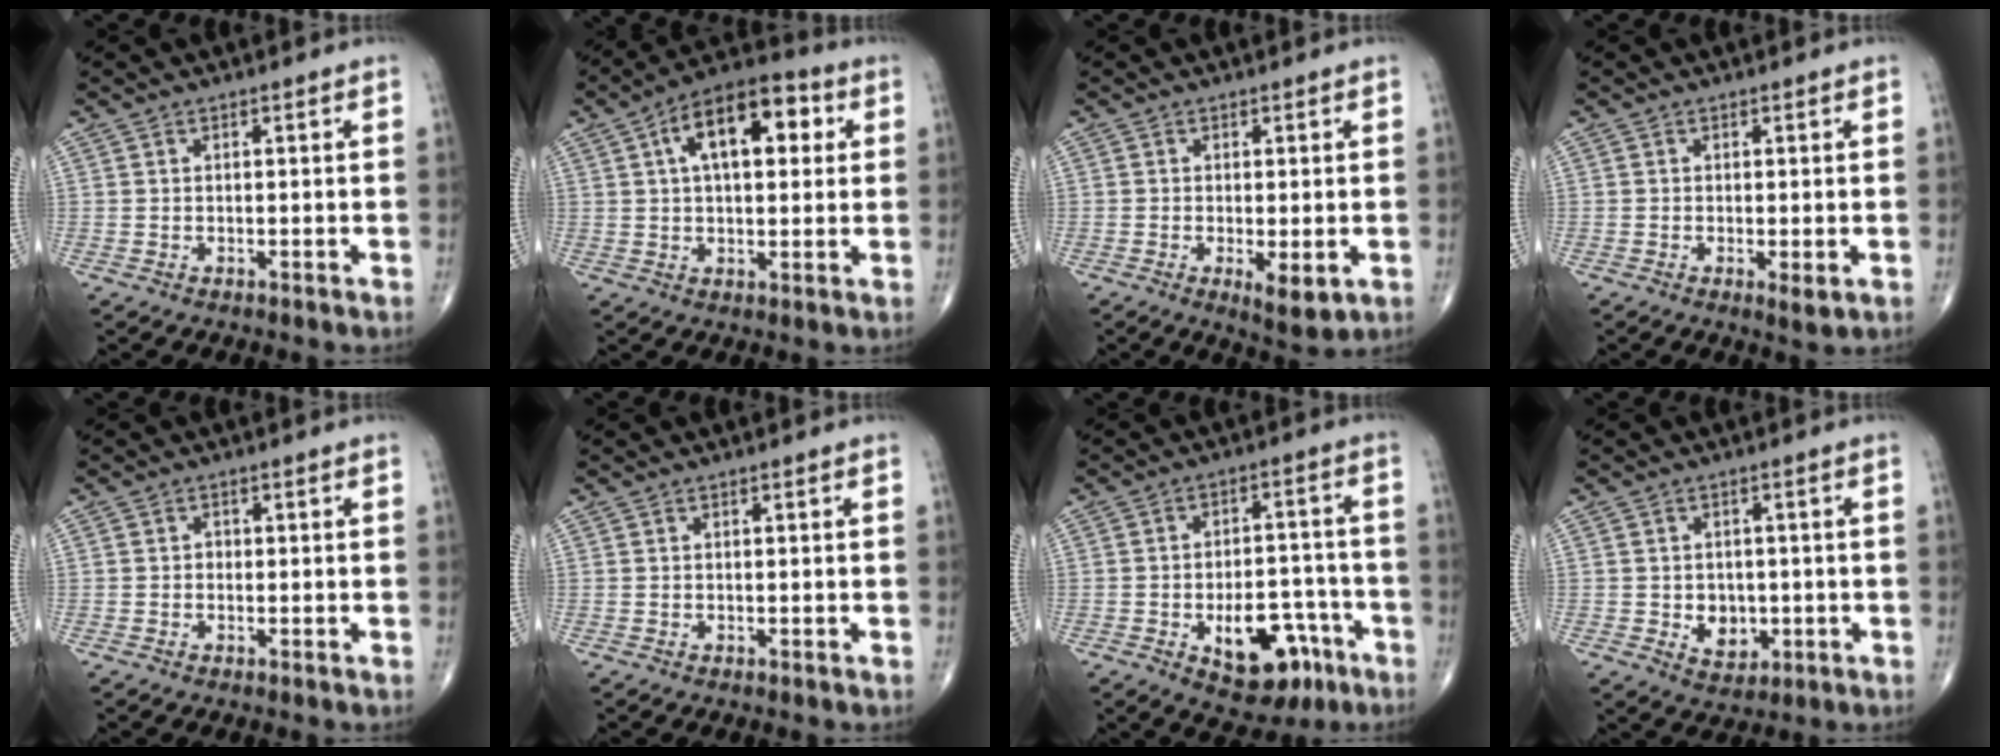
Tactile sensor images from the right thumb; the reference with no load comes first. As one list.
[{"total": 14.7, "force": [4.2, 7.5, 12.0], "torque": [-0.164, 0.022, 0.058]}, {"total": 5.2, "force": [-1.4, 1.9, 4.7], "torque": [-0.075, -0.016, -0.019]}, {"total": 2.3, "force": [-0.5, 0.7, 2.2], "torque": [-0.040, -0.010, -0.009]}, {"total": 0.9, "force": [-0.2, 0.8, 0.4], "torque": [0.000, 0.003, -0.006]}, {"total": 0.0}, {"total": 13.8, "force": [-6.2, 7.8, 9.6], "torque": [-0.104, 0.044, -0.077]}, {"total": 5.5, "force": [-1.0, 4.3, 3.2], "torque": [-0.024, 0.001, -0.004]}]